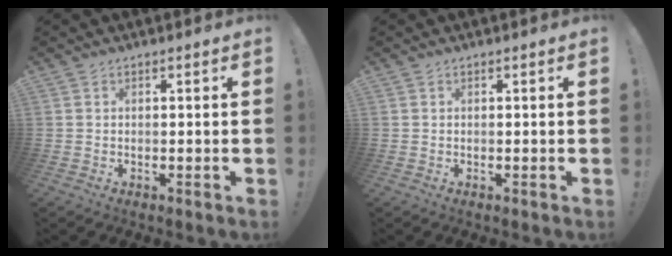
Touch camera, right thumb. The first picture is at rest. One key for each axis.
{"total": 0.0}